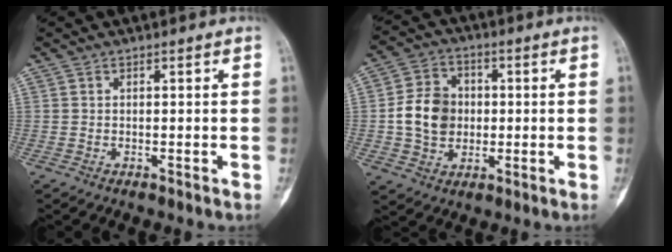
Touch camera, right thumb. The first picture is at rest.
{"total": 10.4, "force": [-0.3, 8.5, 5.9], "torque": [-0.082, 0.012, -0.008]}